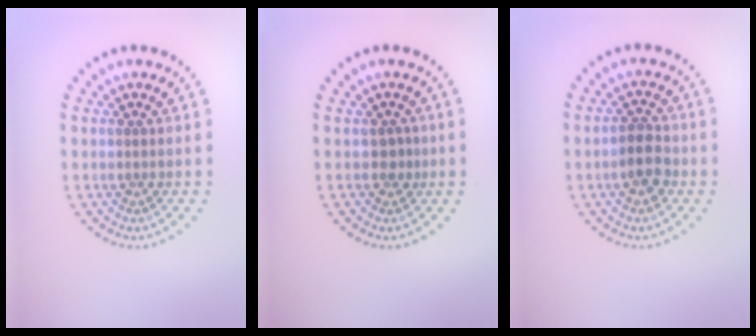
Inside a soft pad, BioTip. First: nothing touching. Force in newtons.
{"total": 1.4, "press": 1.2, "slide": 0.6}
{"total": 2.8, "press": 2.8, "slide": 0.7}